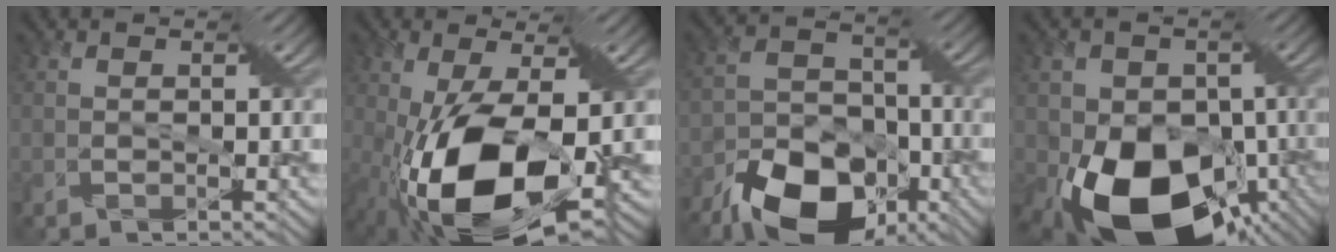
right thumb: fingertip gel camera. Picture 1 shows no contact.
{"total": 13.9, "force": [-3.6, 5.9, 12.0], "torque": [-0.244, -0.026, -0.061]}
{"total": 15.2, "force": [-9.7, 8.2, 8.3], "torque": [-0.169, -0.028, -0.176]}
{"total": 17.0, "force": [-5.5, 12.5, 10.2], "torque": [-0.171, -0.033, -0.081]}